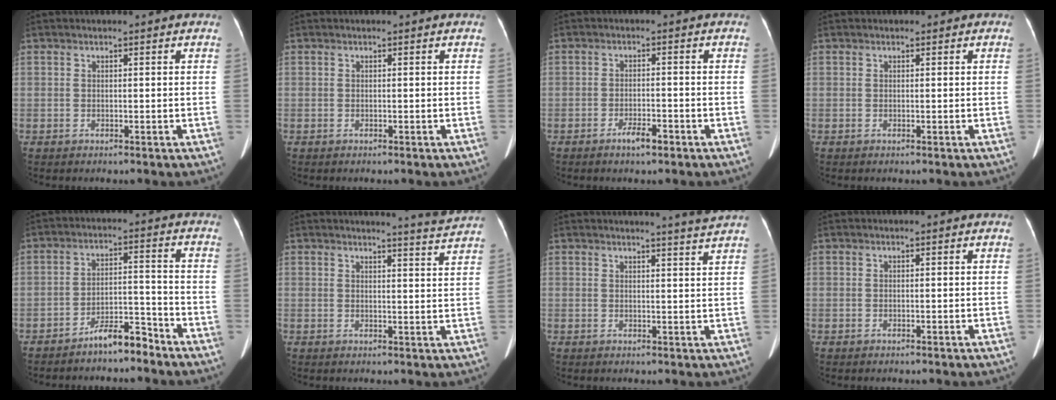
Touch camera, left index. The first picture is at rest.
{"total": 0.0}
{"total": 2.8, "force": [-2.0, 0.6, 1.9], "torque": [-0.032, 0.001, -0.034]}
{"total": 0.0}
{"total": 5.6, "force": [-5.0, 1.0, 2.4], "torque": [-0.039, 0.005, -0.090]}
{"total": 4.5, "force": [4.2, -1.6, 0.3], "torque": [-0.019, -0.026, 0.047]}
{"total": 4.1, "force": [3.7, -1.4, 1.0], "torque": [-0.021, -0.016, 0.038]}
{"total": 0.0}